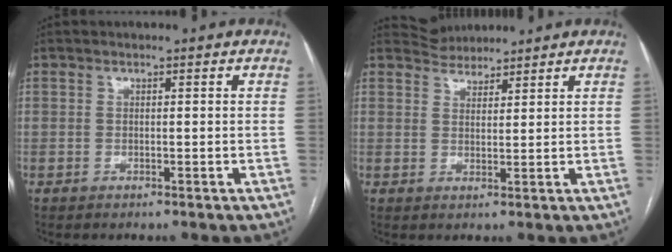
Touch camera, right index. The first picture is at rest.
{"total": 3.4, "force": [3.3, 0.9, -0.4], "torque": [0.001, 0.017, 0.060]}